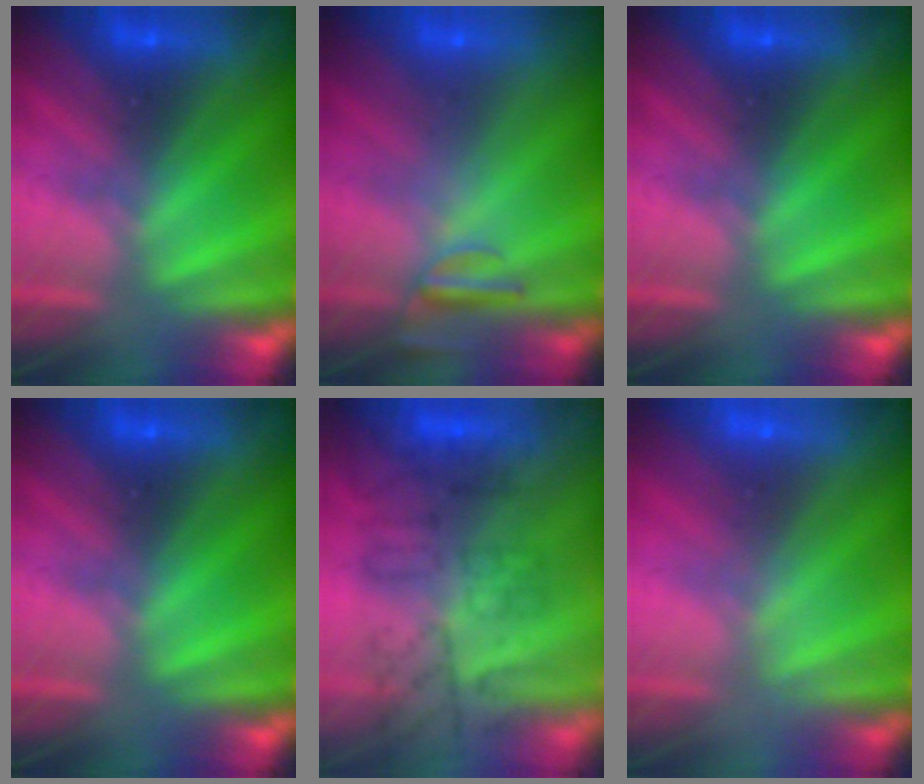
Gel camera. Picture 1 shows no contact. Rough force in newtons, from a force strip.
{"total": 2.4}
{"total": 0.0}
{"total": 0.0}
{"total": 3.6}
{"total": 1.5}